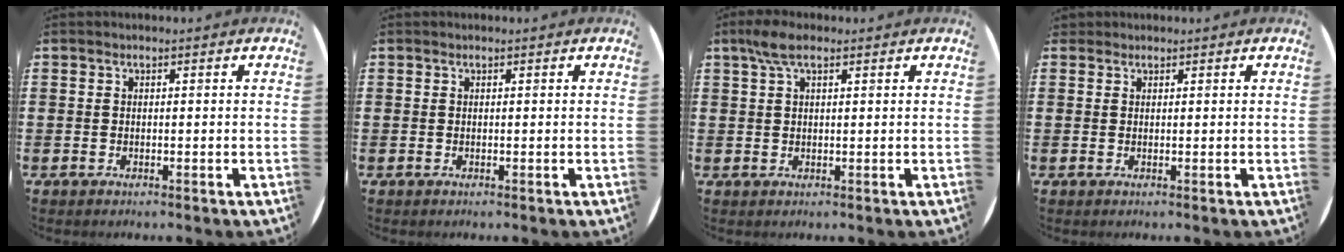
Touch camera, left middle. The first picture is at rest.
{"total": 0.0}
{"total": 3.5, "force": [2.0, 1.3, 2.6], "torque": [-0.054, 0.008, 0.036]}
{"total": 0.7, "force": [0.6, 0.3, -0.1], "torque": [0.002, 0.003, 0.011]}